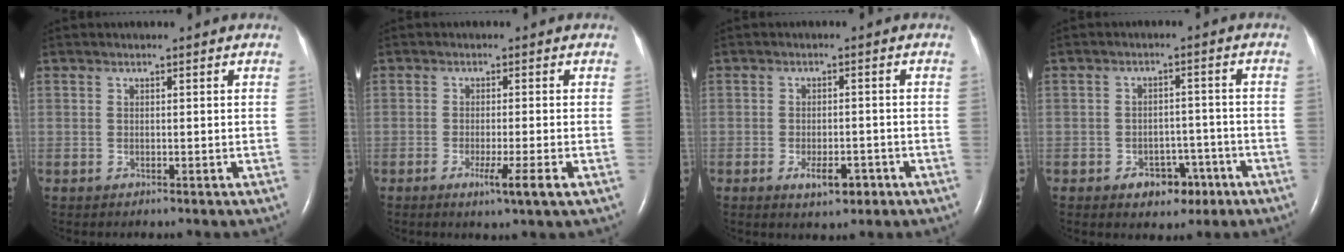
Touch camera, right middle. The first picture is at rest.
{"total": 4.3, "force": [-2.0, -0.6, 3.8], "torque": [-0.059, -0.012, -0.033]}
{"total": 4.2, "force": [-2.2, 1.7, 3.1], "torque": [-0.047, 0.001, -0.027]}
{"total": 5.3, "force": [-3.0, 3.4, 2.8], "torque": [-0.031, 0.014, -0.036]}